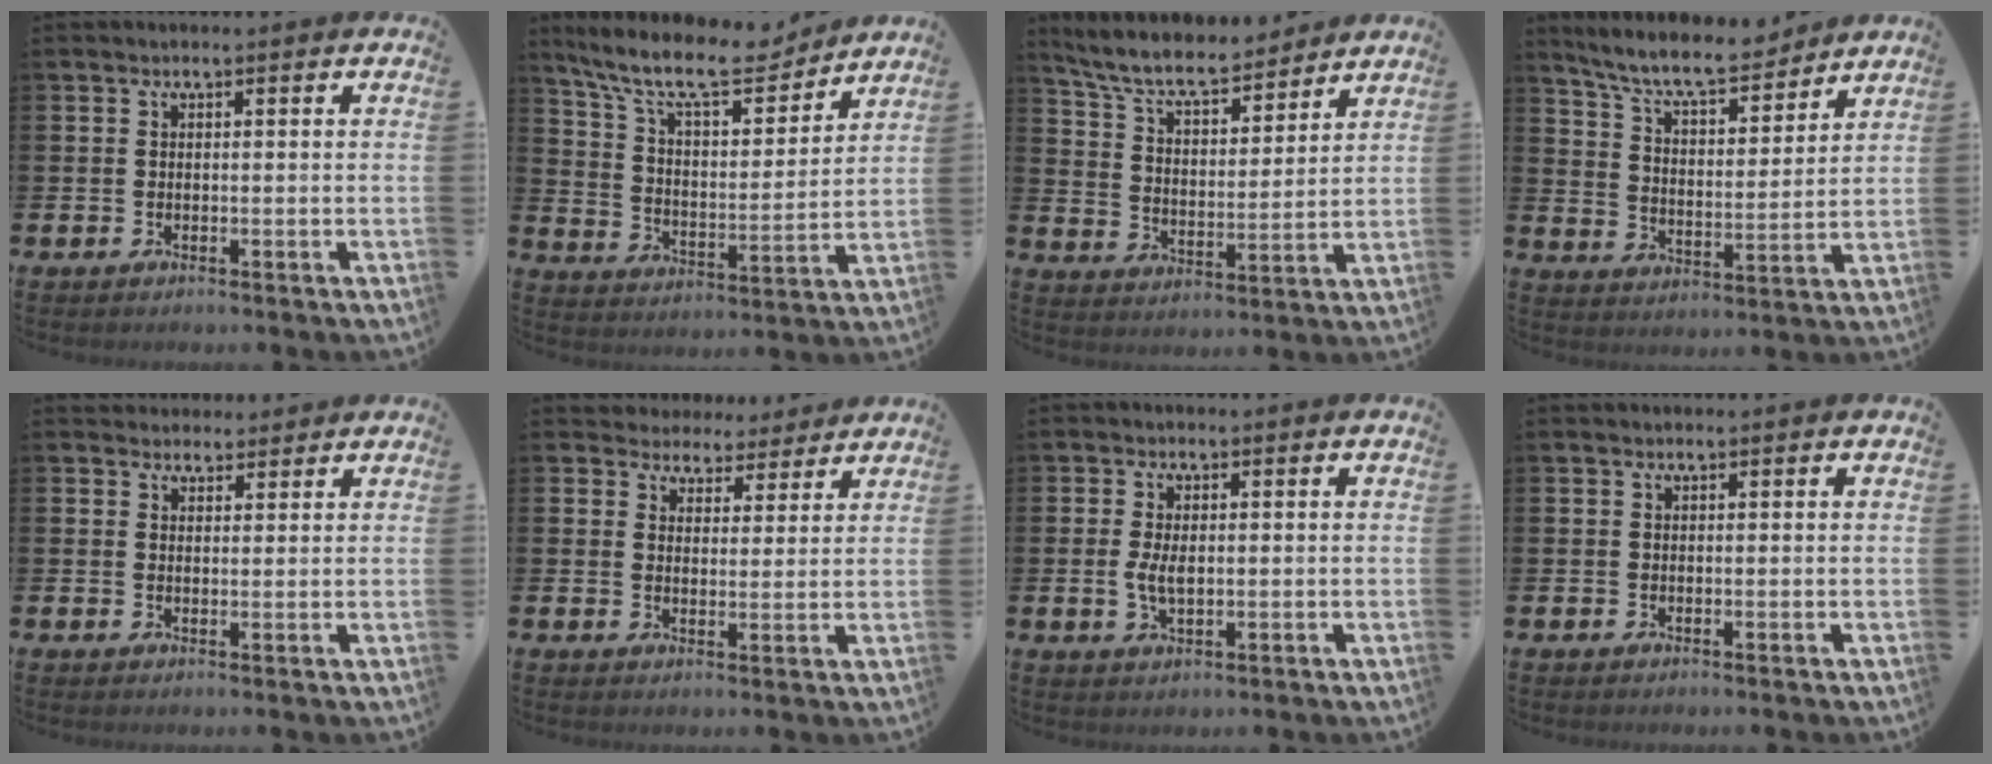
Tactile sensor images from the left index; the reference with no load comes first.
{"total": 12.1, "force": [10.5, 3.0, 5.1], "torque": [-0.126, -0.065, 0.181]}
{"total": 7.9, "force": [7.2, 1.7, 2.7], "torque": [-0.084, -0.045, 0.128]}
{"total": 8.6, "force": [7.9, 1.5, 3.0], "torque": [-0.081, -0.050, 0.138]}
{"total": 2.8, "force": [2.6, 1.1, -0.3], "torque": [0.012, -0.011, 0.045]}
{"total": 3.9, "force": [3.4, 1.8, -0.4], "torque": [-0.006, -0.026, 0.058]}
{"total": 3.3, "force": [0.1, 1.7, 2.8], "torque": [-0.041, 0.000, -0.003]}
{"total": 0.0}